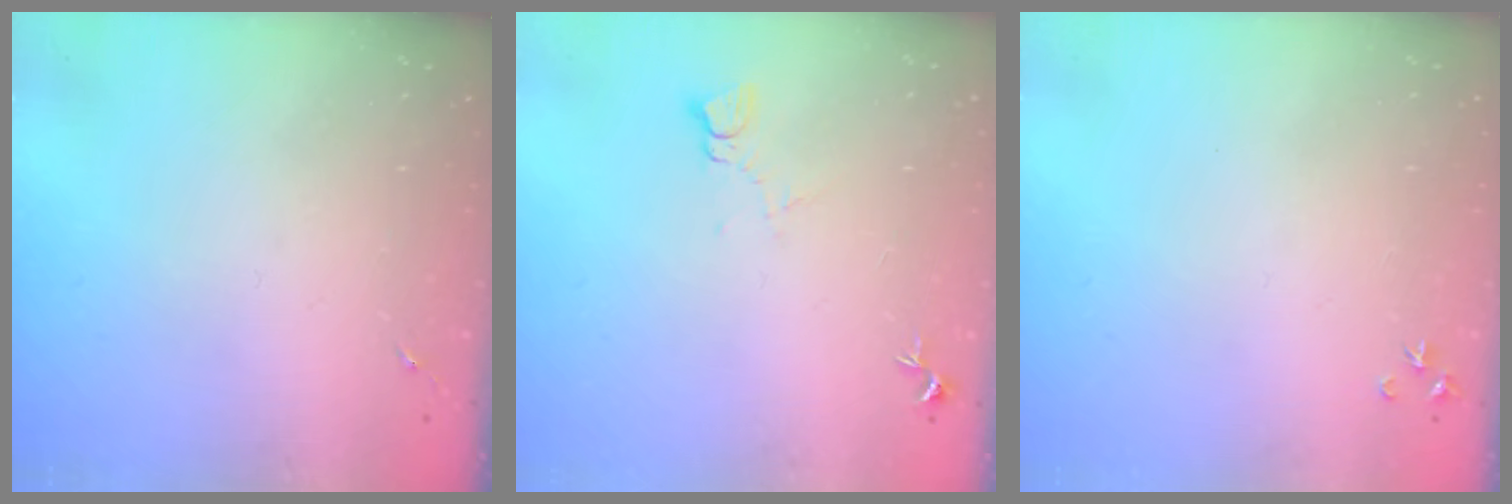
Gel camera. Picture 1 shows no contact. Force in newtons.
{"total": 4.3, "press": 4.3, "slide": 0.4}
{"total": 3.2, "press": 3.2, "slide": 0.4}